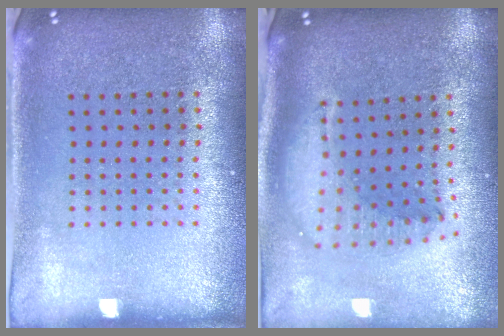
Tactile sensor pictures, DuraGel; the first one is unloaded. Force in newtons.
{"total": 1.8, "press": 1.5, "slide": 0.9}